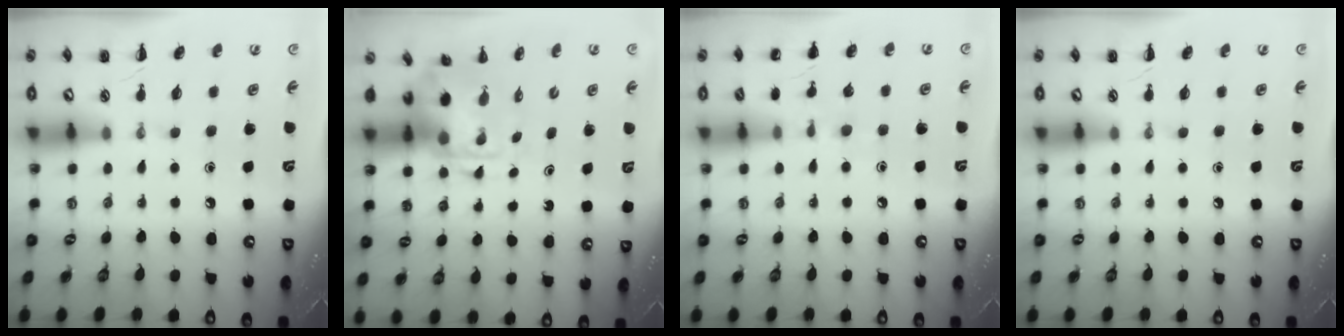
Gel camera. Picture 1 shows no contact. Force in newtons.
{"total": 4.1, "press": 4.0, "slide": 0.6}
{"total": 6.9, "press": 6.7, "slide": 1.9}
{"total": 0.0}